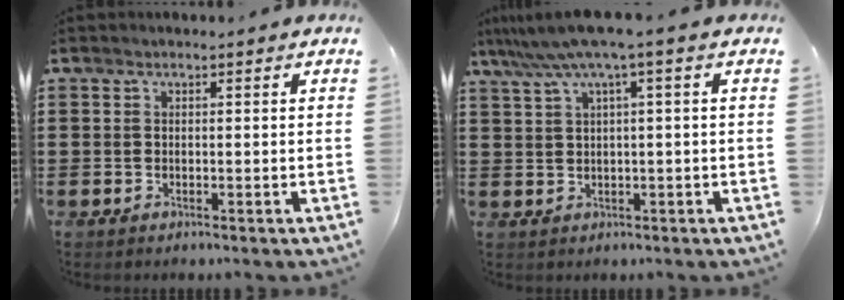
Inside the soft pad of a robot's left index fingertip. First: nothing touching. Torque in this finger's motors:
{"motor_torque": [1.33, -0.81, 0.79, 0.21]}